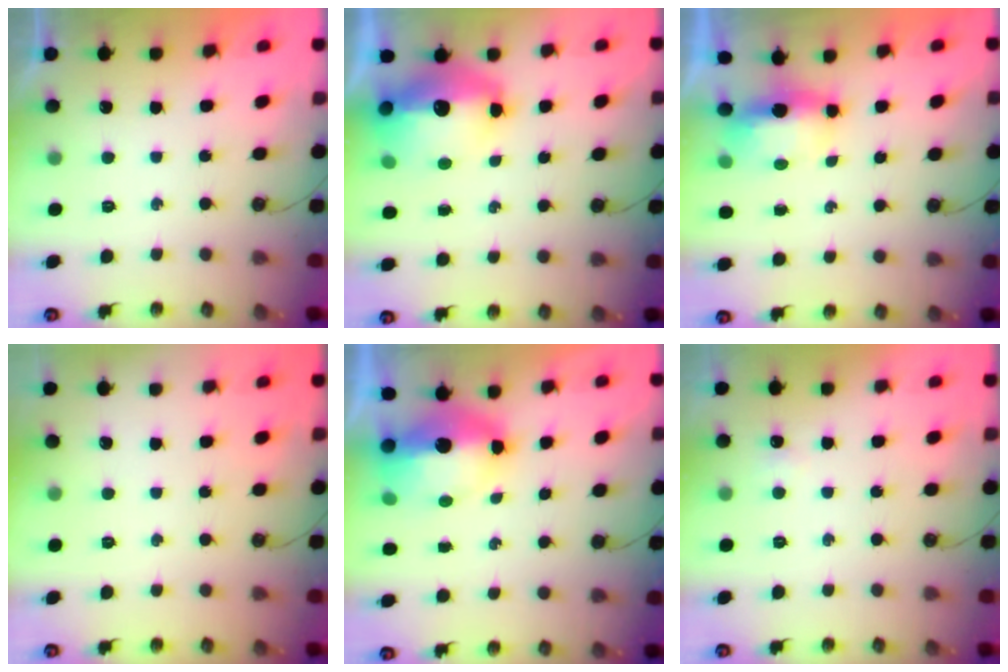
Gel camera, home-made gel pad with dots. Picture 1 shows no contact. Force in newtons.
{"total": 16.7, "press": 16.6, "slide": 1.7}
{"total": 5.9, "press": 5.8, "slide": 1.2}
{"total": 0.0}
{"total": 11.7, "press": 11.0, "slide": 4.1}
{"total": 2.7, "press": 2.7, "slide": 0.6}